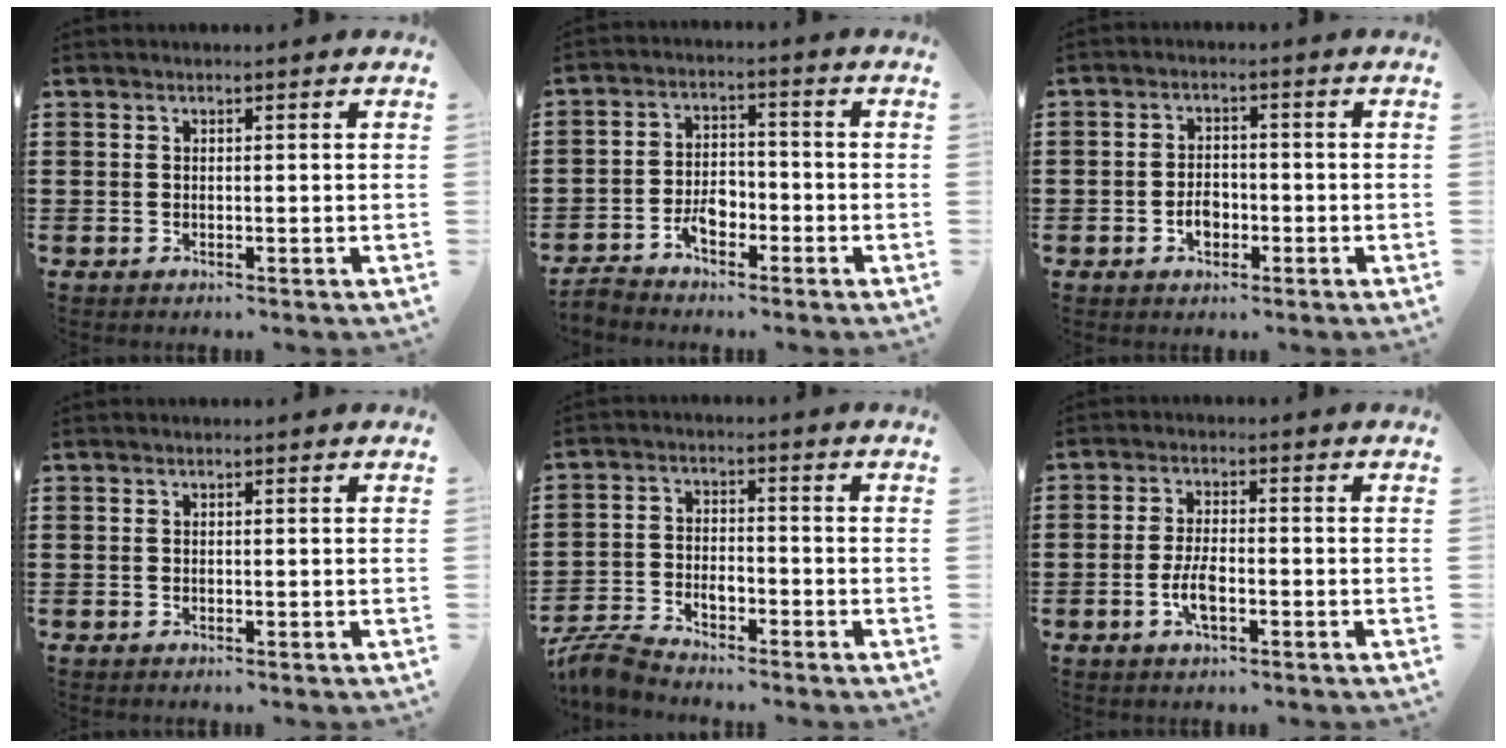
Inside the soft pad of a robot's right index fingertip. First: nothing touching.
{"total": 4.4, "force": [-2.9, 2.2, 2.4], "torque": [-0.054, 0.008, -0.060]}
{"total": 3.0, "force": [-1.2, 2.2, 1.7], "torque": [-0.026, -0.001, -0.025]}
{"total": 0.0}
{"total": 4.0, "force": [-3.5, 1.1, 1.6], "torque": [-0.044, 0.008, -0.073]}
{"total": 4.4, "force": [-1.5, 1.6, 3.8], "torque": [-0.085, -0.001, -0.033]}